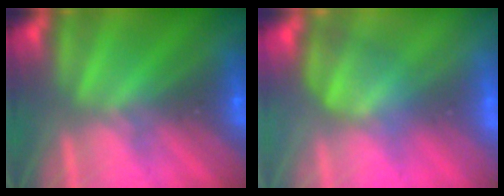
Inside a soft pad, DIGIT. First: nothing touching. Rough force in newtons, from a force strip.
{"total": 3.2}